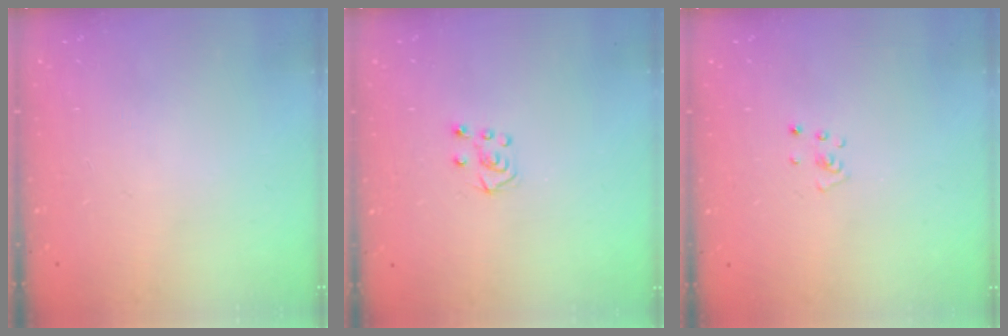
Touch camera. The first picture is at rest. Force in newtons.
{"total": 5.3, "press": 5.3, "slide": 0.6}
{"total": 2.2, "press": 2.2, "slide": 0.2}